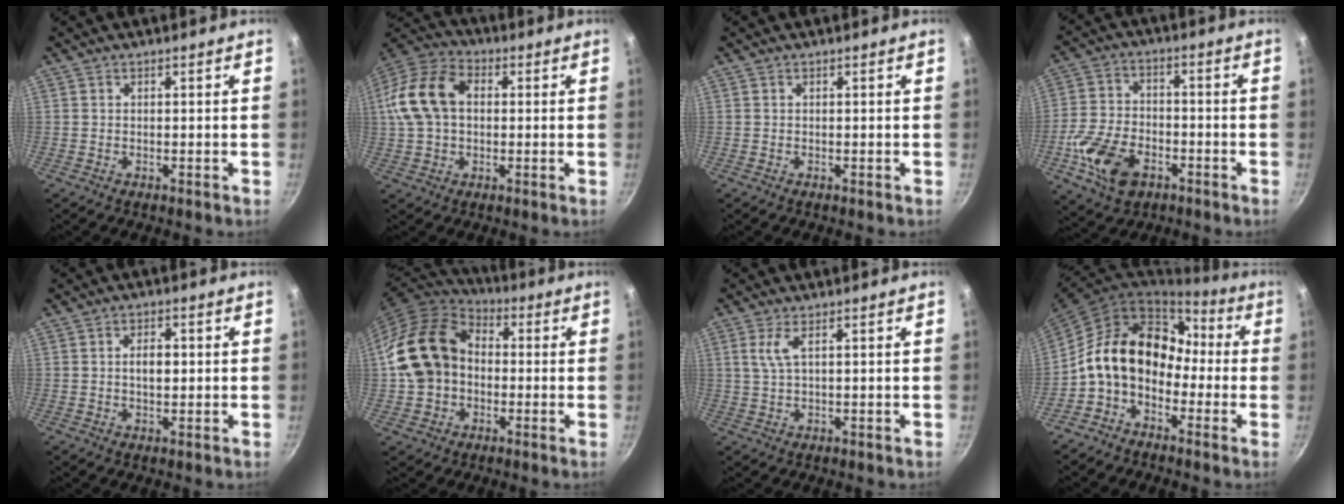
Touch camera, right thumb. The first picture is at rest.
{"total": 14.8, "force": [1.7, 10.3, 10.6], "torque": [-0.194, 0.030, 0.017]}
{"total": 0.0}
{"total": 12.6, "force": [-5.1, 8.0, 8.2], "torque": [-0.148, 0.023, -0.099]}
{"total": 3.6, "force": [0.2, 2.0, 2.9], "torque": [-0.037, 0.006, 0.000]}
{"total": 16.8, "force": [-0.3, 13.2, 10.3], "torque": [-0.171, 0.040, -0.012]}
{"total": 3.4, "force": [1.1, 0.9, 3.1], "torque": [-0.073, 0.002, 0.025]}
{"total": 16.1, "force": [-2.7, 12.2, 10.2], "torque": [-0.150, 0.072, -0.070]}